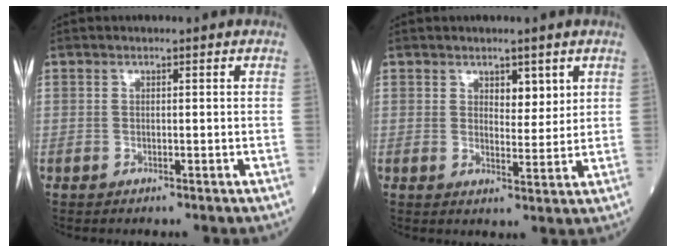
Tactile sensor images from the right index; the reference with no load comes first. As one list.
[{"total": 3.4, "force": [1.9, 1.6, 2.3], "torque": [-0.030, -0.004, 0.029]}]